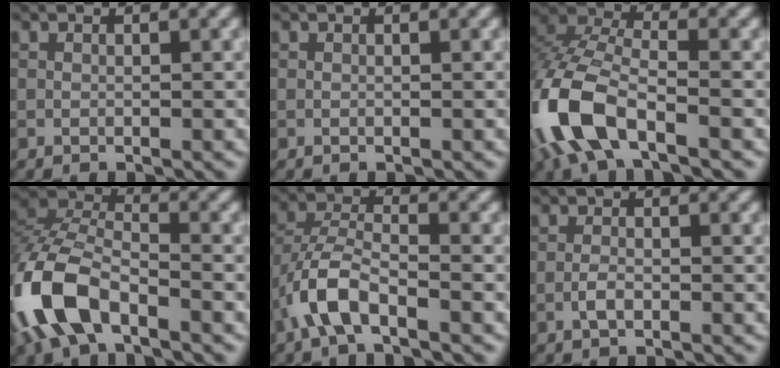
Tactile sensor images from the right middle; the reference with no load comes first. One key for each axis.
{"total": 0.0}
{"total": 10.1, "fx": -5.0, "fy": 4.6, "fz": 7.4, "tx": -0.178, "ty": -0.005, "tz": -0.110}
{"total": 9.2, "fx": -4.9, "fy": 4.5, "fz": 6.4, "tx": -0.149, "ty": 0.003, "tz": -0.107}
{"total": 5.0, "fx": -2.8, "fy": 1.8, "fz": 3.7, "tx": -0.077, "ty": 0.005, "tz": -0.063}
{"total": 1.2, "fx": -0.5, "fy": 0.4, "fz": 1.0, "tx": -0.021, "ty": 0.002, "tz": -0.013}